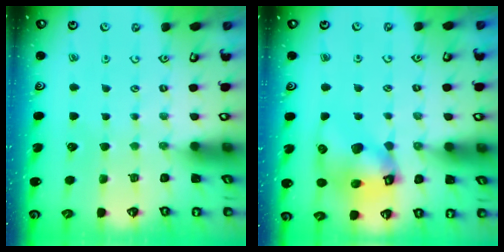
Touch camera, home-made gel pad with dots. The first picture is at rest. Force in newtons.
{"total": 11.7, "press": 11.6, "slide": 1.6}